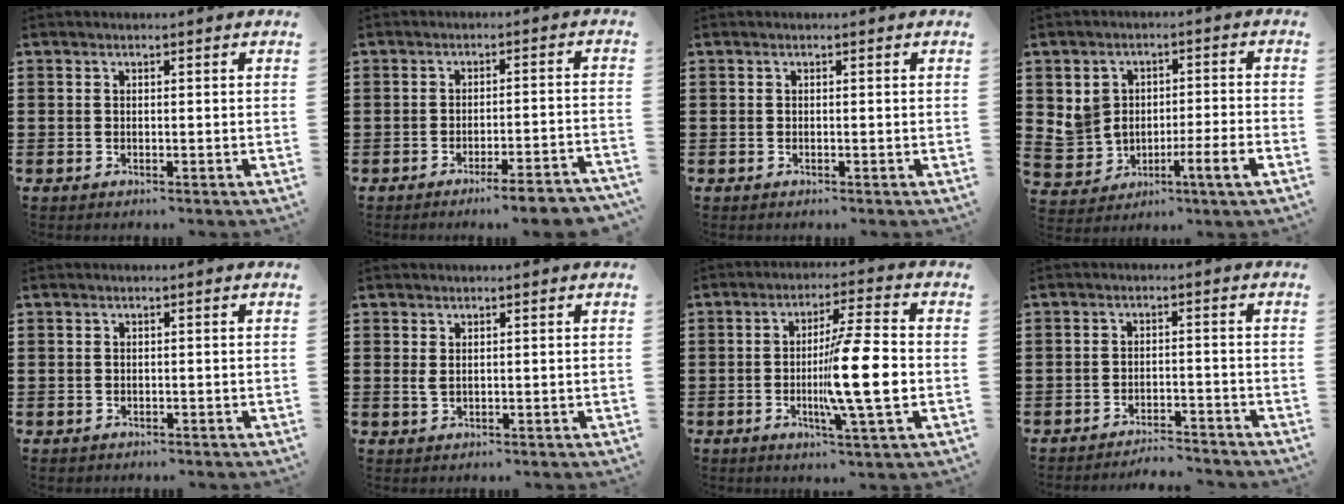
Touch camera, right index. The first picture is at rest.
{"total": 4.0, "force": [-3.5, -0.2, 1.8], "torque": [-0.030, -0.010, -0.067]}
{"total": 0.0}
{"total": 4.9, "force": [-1.2, 3.3, 3.3], "torque": [-0.079, 0.007, -0.024]}
{"total": 0.6, "force": [-0.4, 0.5, 0.0], "torque": [-0.002, 0.002, -0.009]}
{"total": 1.3, "force": [0.5, 0.5, 1.1], "torque": [-0.024, 0.002, 0.009]}
{"total": 11.3, "force": [-1.8, 0.7, 11.2], "torque": [-0.185, -0.016, -0.040]}
{"total": 3.1, "force": [-3.1, -0.1, 0.3], "torque": [-0.011, -0.002, -0.064]}